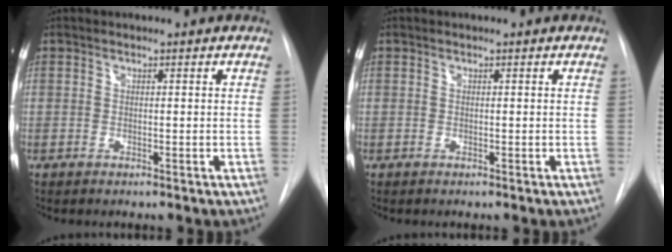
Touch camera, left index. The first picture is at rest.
{"total": 0.0}